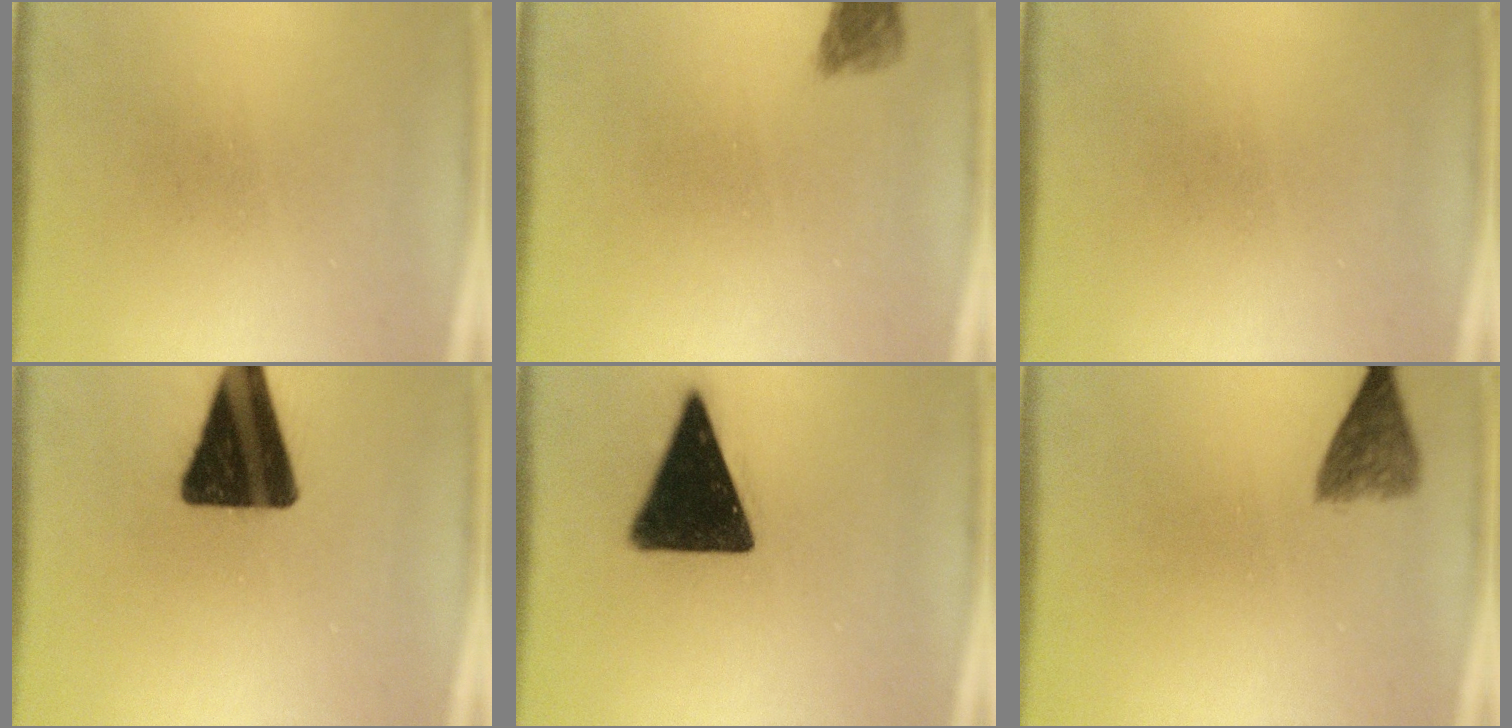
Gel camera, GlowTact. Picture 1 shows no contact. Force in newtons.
{"total": 2.4}
{"total": 0.0}
{"total": 18.5}
{"total": 17.9}
{"total": 4.1}